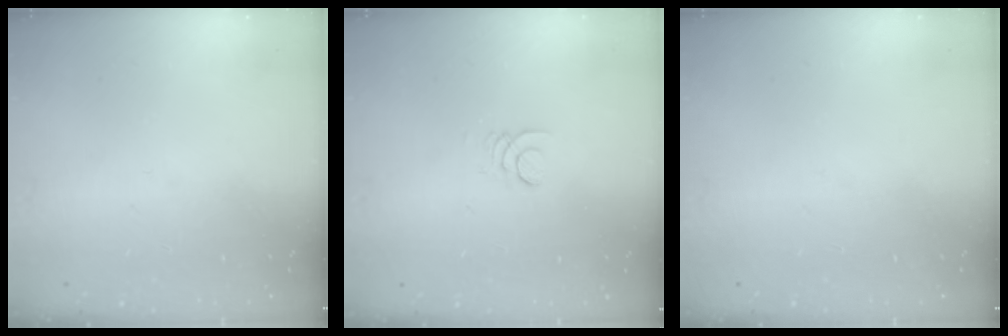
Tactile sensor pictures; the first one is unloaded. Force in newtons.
{"total": 1.3, "press": 1.3, "slide": 0.1}
{"total": 0.0}